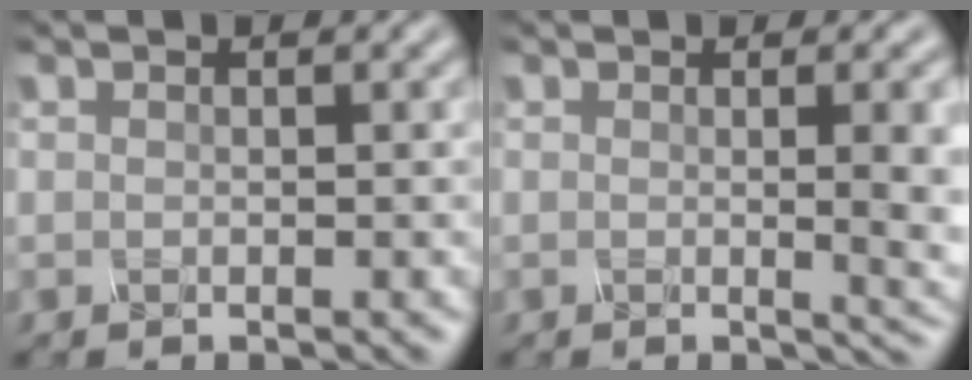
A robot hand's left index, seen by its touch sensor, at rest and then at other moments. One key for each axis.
{"total": 6.5, "fx": 0.1, "fy": 2.5, "fz": 6.0, "tx": -0.041, "ty": -0.001, "tz": 0.004}